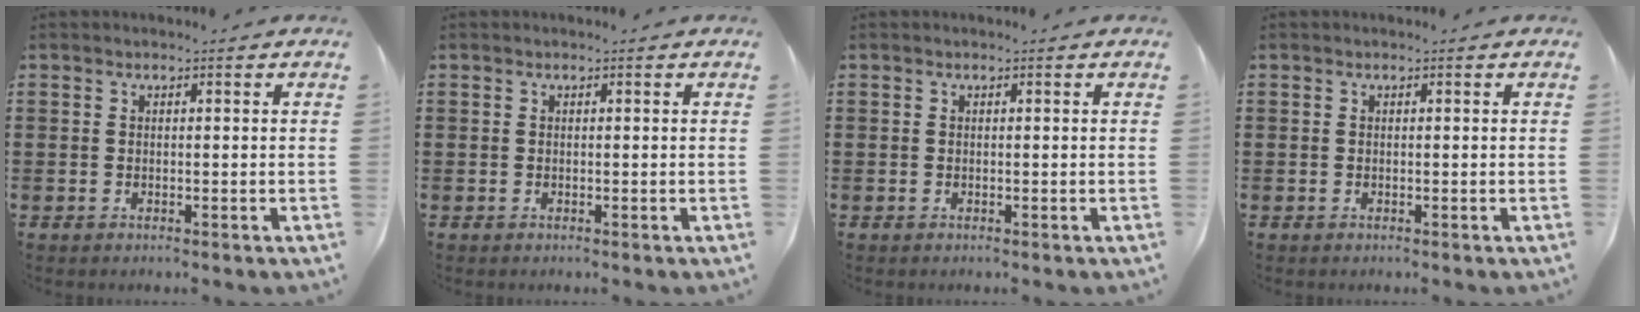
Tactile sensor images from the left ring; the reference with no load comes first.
{"total": 0.0}
{"total": 0.0}
{"total": 0.0}